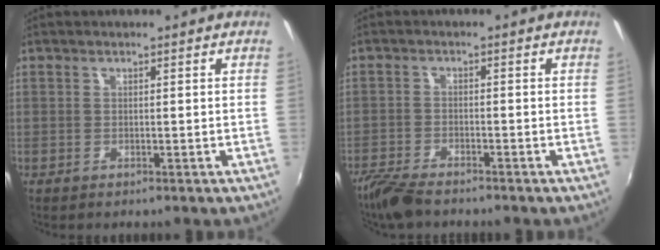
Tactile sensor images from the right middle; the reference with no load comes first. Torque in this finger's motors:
{"motor_torque": [0.71, -0.70, 0.22, 0.14]}